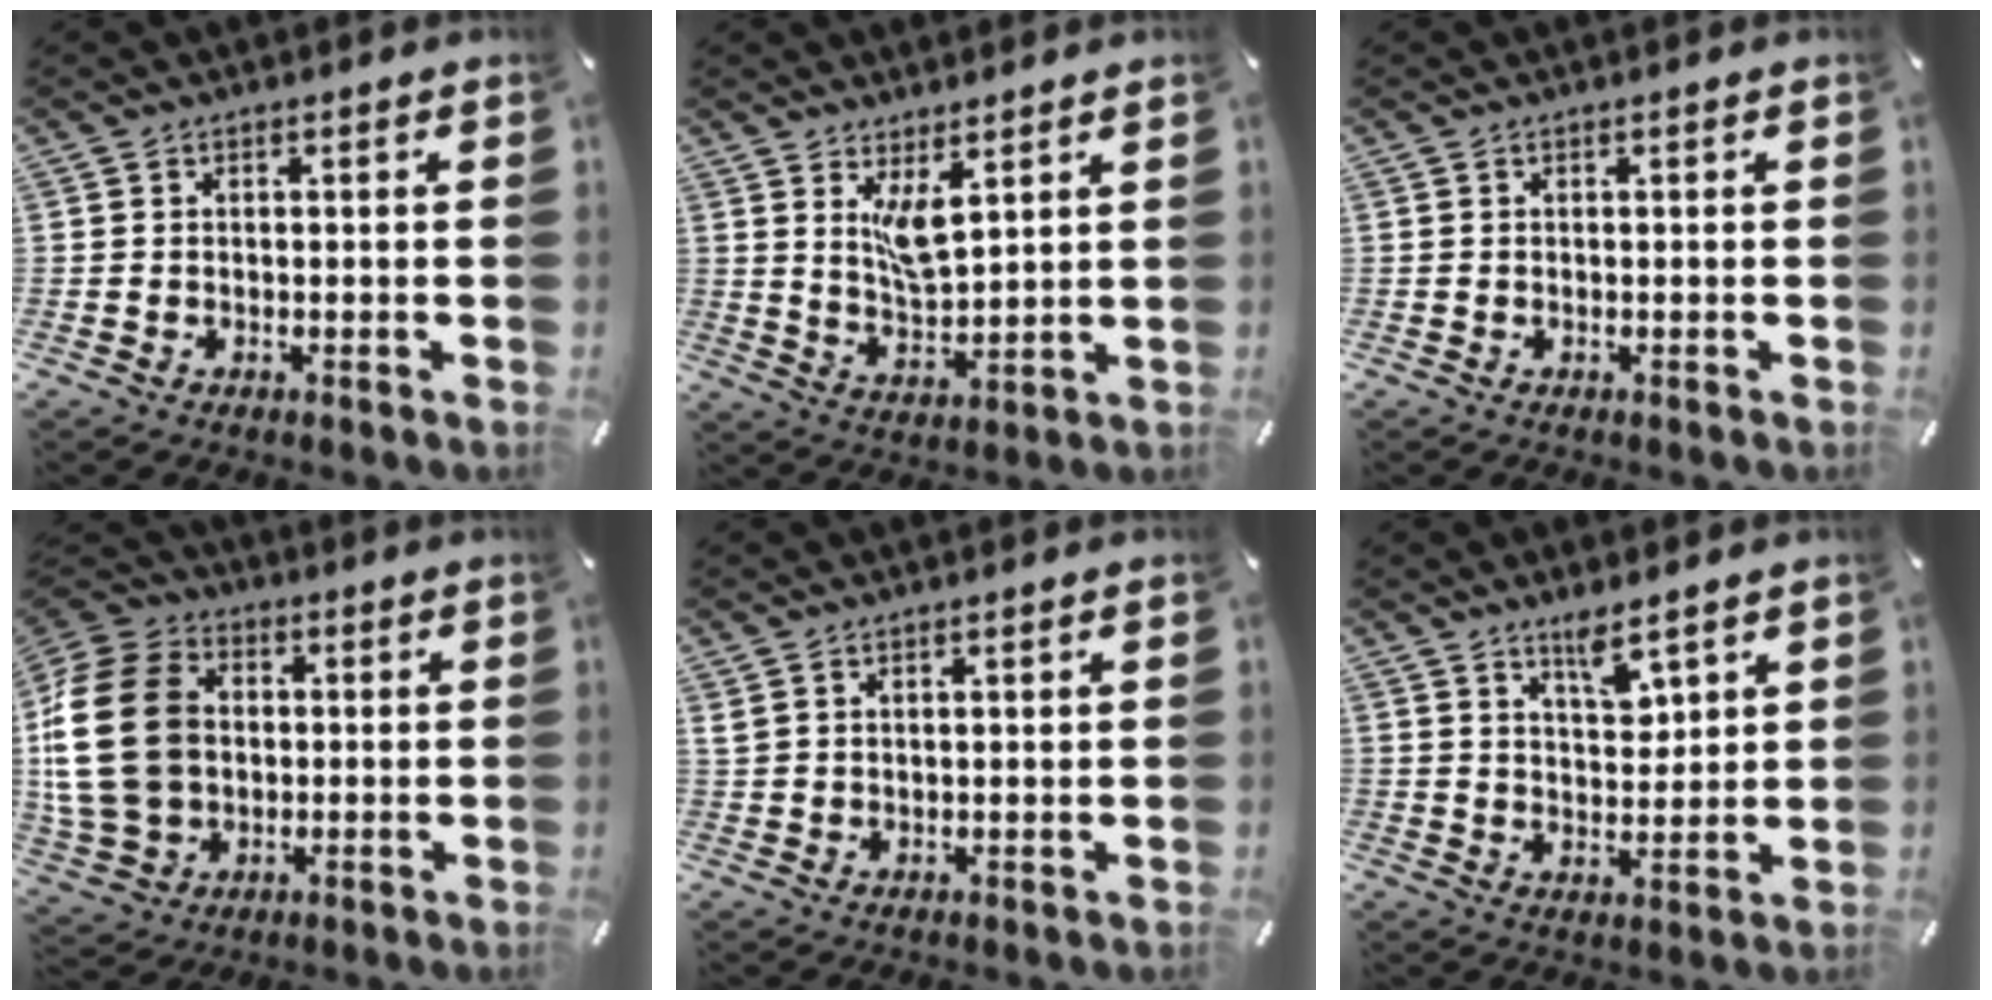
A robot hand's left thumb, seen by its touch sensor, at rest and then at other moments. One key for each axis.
{"total": 7.1, "fx": 4.3, "fy": 2.6, "fz": 5.1, "tx": -0.105, "ty": -0.022, "tz": 0.072}
{"total": 0.0}
{"total": 19.8, "fx": 1.0, "fy": 16.0, "fz": 11.7, "tx": -0.257, "ty": 0.018, "tz": 0.018}
{"total": 1.6, "fx": 1.3, "fy": 0.4, "fz": 0.8, "tx": -0.017, "ty": -0.001, "tz": 0.024}
{"total": 6.9, "fx": 5.2, "fy": 2.7, "fz": 3.7, "tx": -0.044, "ty": -0.034, "tz": 0.086}